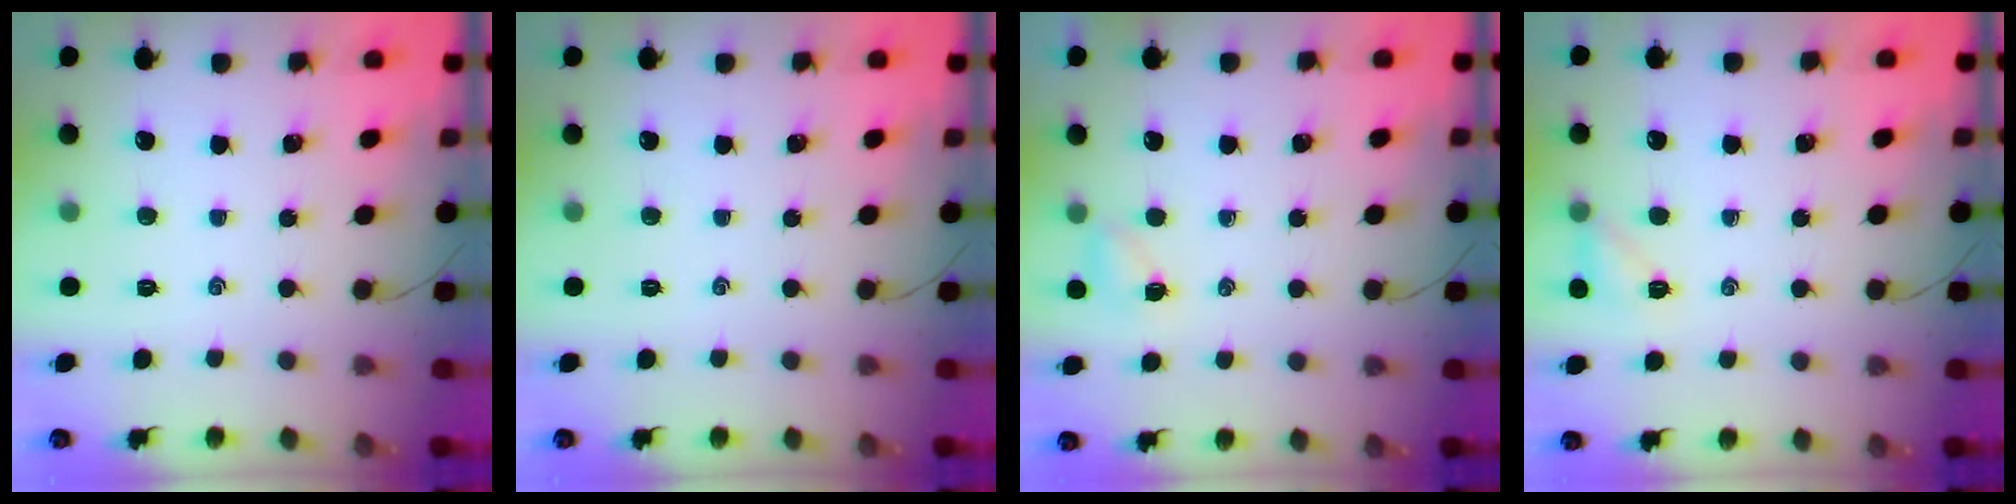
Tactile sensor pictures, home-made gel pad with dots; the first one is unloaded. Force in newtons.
{"total": 0.0}
{"total": 3.6, "press": 3.4, "slide": 1.1}
{"total": 5.6, "press": 5.4, "slide": 1.7}